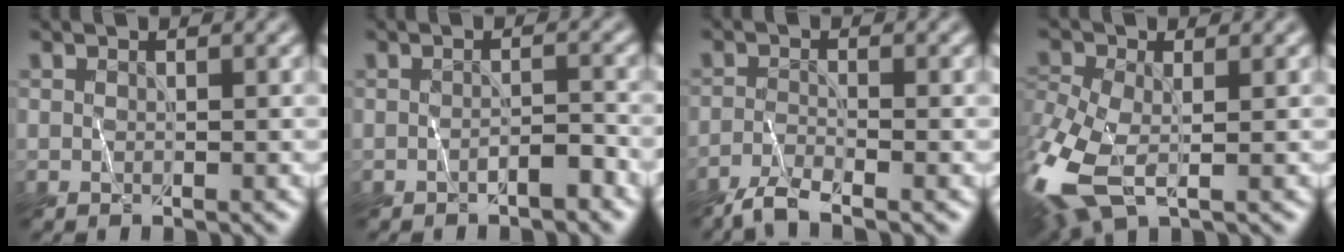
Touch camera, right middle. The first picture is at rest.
{"total": 1.5, "force": [-1.0, 0.4, 1.1], "torque": [-0.019, 0.002, -0.019]}
{"total": 3.0, "force": [-2.3, 0.5, 1.8], "torque": [-0.042, -0.006, -0.054]}
{"total": 8.8, "force": [-2.9, 4.8, 6.8], "torque": [-0.179, -0.019, -0.063]}